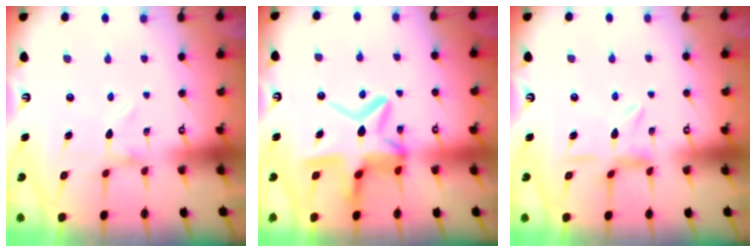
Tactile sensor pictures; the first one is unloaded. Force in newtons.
{"total": 14.6, "press": 14.6, "slide": 1.2}
{"total": 7.2, "press": 7.2, "slide": 0.7}